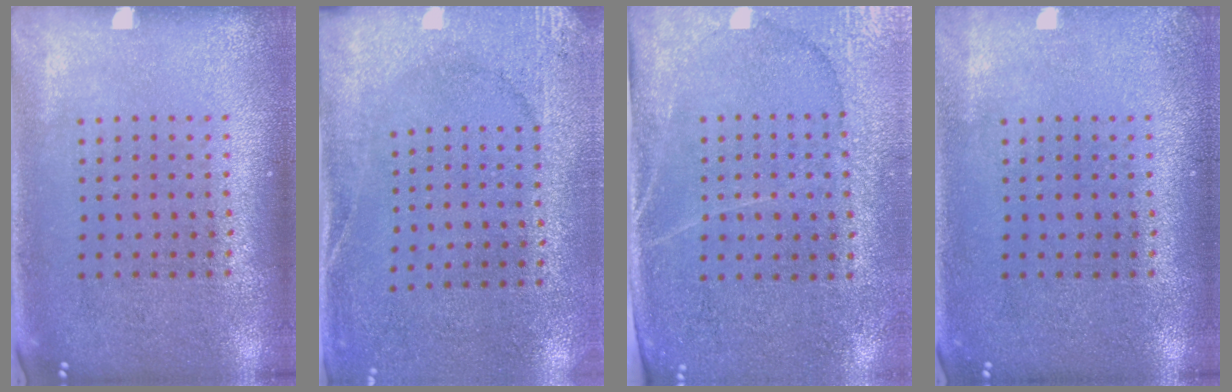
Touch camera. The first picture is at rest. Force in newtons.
{"total": 2.7, "press": 2.3, "slide": 1.3}
{"total": 3.0, "press": 2.8, "slide": 1.3}
{"total": 1.1, "press": 1.1, "slide": 0.1}